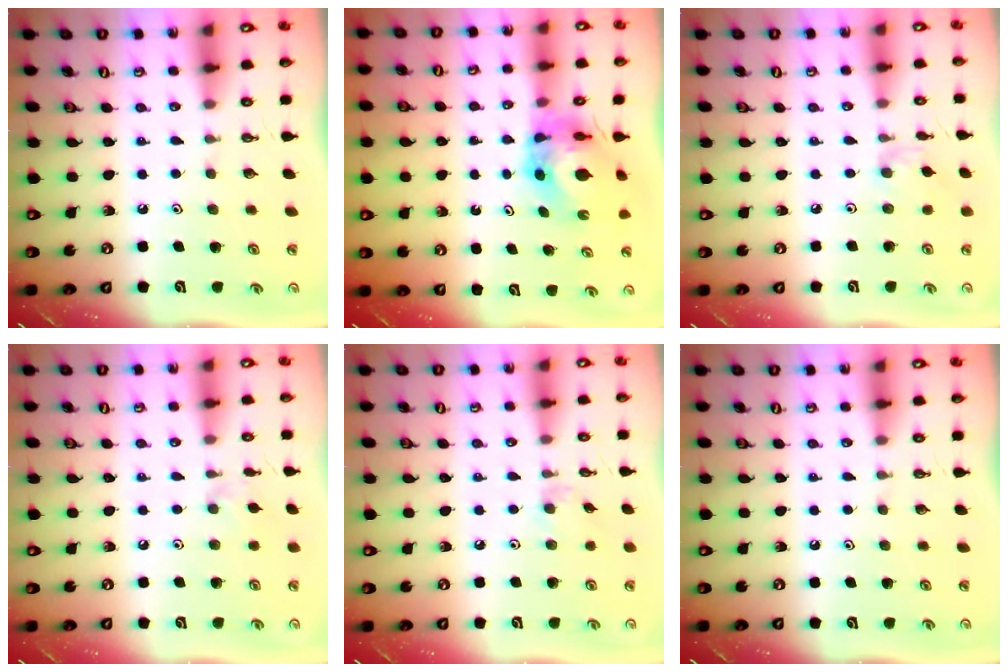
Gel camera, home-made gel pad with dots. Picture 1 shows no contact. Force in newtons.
{"total": 7.0, "press": 6.9, "slide": 0.7}
{"total": 2.5, "press": 2.5, "slide": 0.4}
{"total": 3.6, "press": 3.6, "slide": 0.5}
{"total": 3.7, "press": 3.6, "slide": 0.6}
{"total": 0.0}